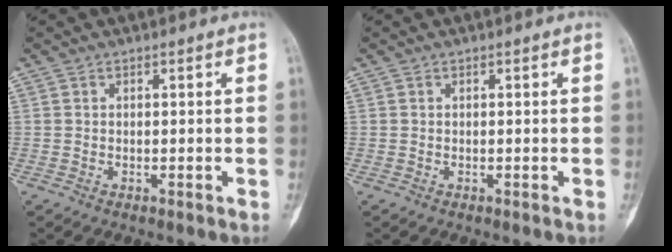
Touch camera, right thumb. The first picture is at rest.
{"total": 0.0}